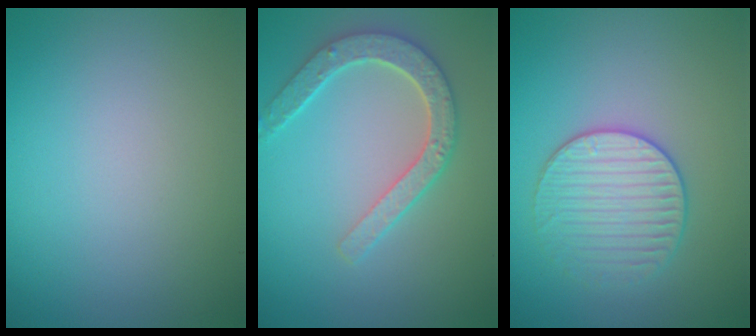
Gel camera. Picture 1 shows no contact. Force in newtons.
{"total": 4.4, "press": 3.7, "slide": 2.5}
{"total": 3.1, "press": 3.1, "slide": 0.5}